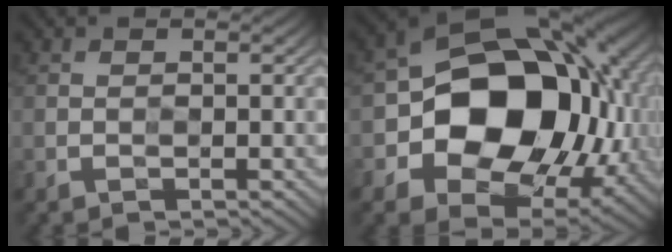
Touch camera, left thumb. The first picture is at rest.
{"total": 17.0, "force": [-0.3, 12.7, 11.2], "torque": [-0.159, -0.025, -0.004]}